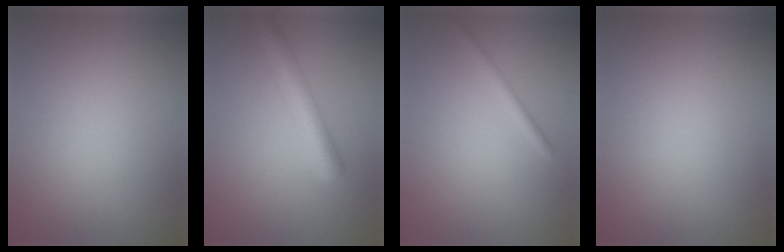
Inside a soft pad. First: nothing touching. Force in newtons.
{"total": 4.5, "press": 4.5, "slide": 0.2}
{"total": 1.3, "press": 1.2, "slide": 0.1}
{"total": 0.0}